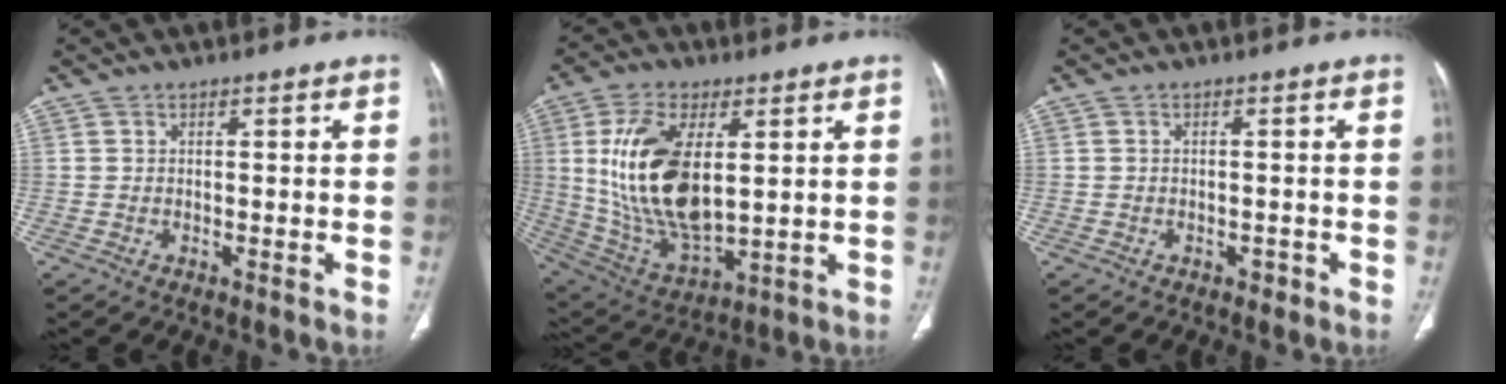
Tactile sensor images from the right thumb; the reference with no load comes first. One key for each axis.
{"total": 19.5, "fx": 3.5, "fy": 9.7, "fz": 16.6, "tx": -0.320, "ty": -0.021, "tz": 0.080}
{"total": 1.2, "fx": -0.7, "fy": 0.8, "fz": 0.6, "tx": -0.007, "ty": 0.004, "tz": -0.009}